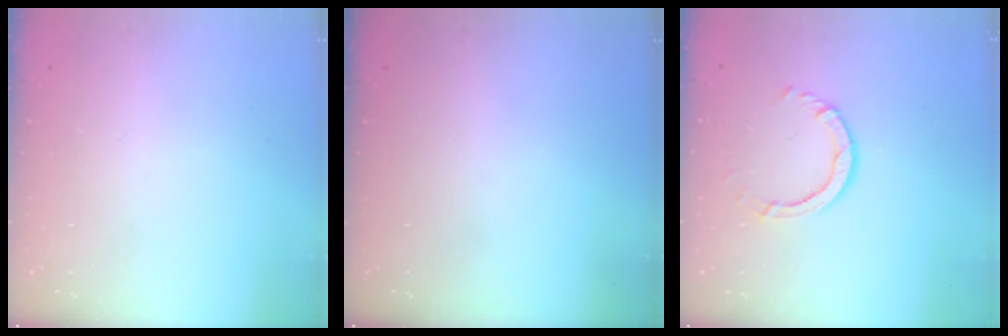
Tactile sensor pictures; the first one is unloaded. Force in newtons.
{"total": 0.0}
{"total": 3.8, "press": 3.8, "slide": 0.5}